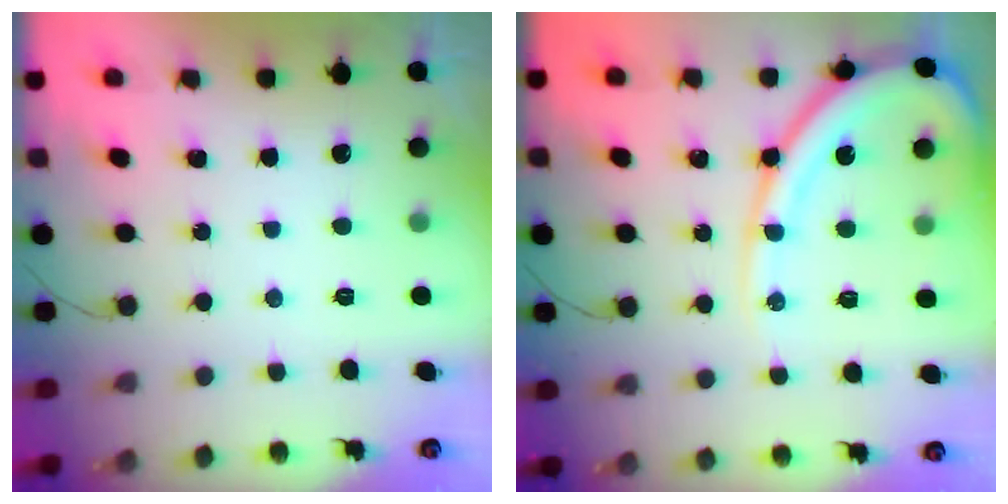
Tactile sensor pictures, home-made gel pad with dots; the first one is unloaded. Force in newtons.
{"total": 15.8, "press": 15.7, "slide": 1.5}